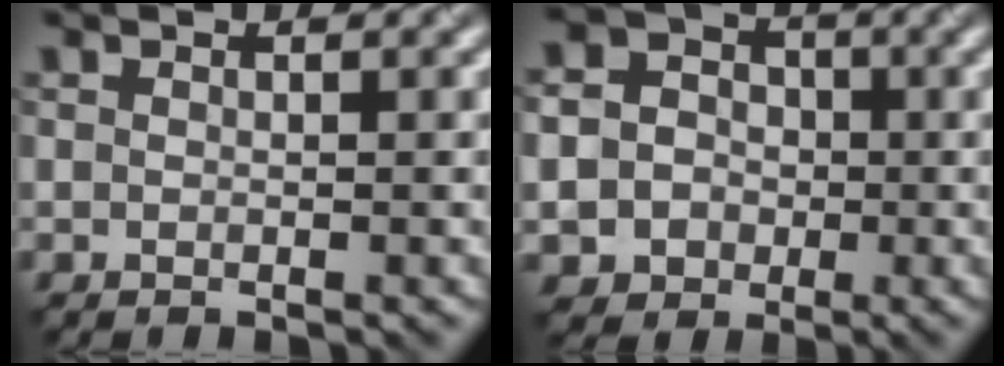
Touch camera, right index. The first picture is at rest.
{"total": 7.6, "force": [-1.9, 7.0, 2.2], "torque": [-0.032, -0.007, -0.054]}